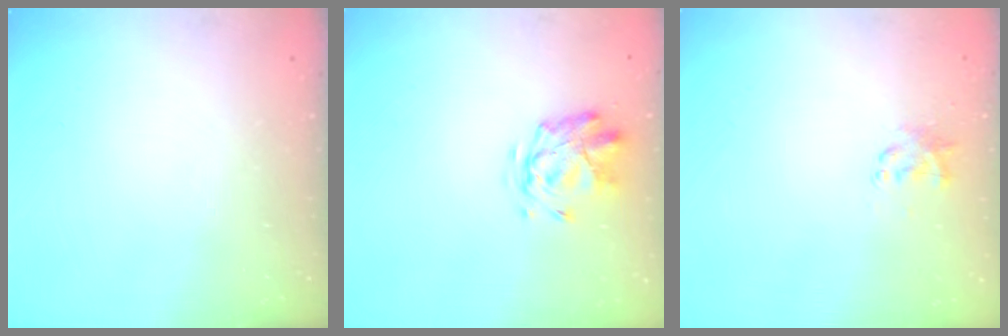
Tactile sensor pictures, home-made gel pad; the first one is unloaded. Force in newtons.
{"total": 2.8, "press": 2.4, "slide": 1.4}
{"total": 2.2, "press": 2.2, "slide": 0.4}